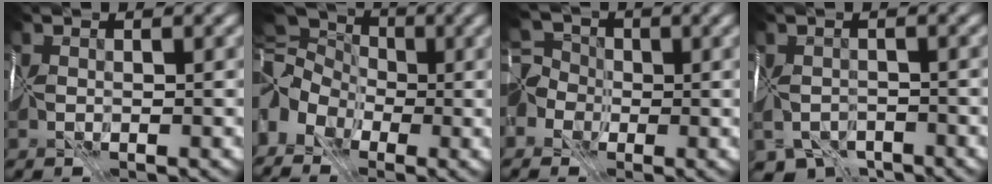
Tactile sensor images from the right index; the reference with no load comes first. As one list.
[{"total": 8.9, "force": [-1.2, 7.1, 5.2], "torque": [-0.096, 0.016, -0.029]}, {"total": 4.3, "force": [-2.0, 3.6, 1.5], "torque": [-0.013, 0.005, -0.039]}, {"total": 5.7, "force": [-4.6, 2.9, 1.6], "torque": [-0.021, -0.019, -0.068]}]